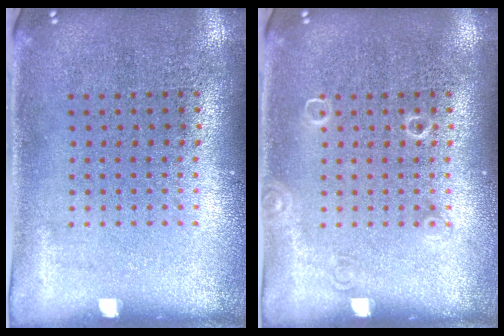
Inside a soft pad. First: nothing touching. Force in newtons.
{"total": 0.9, "press": 0.9, "slide": 0.1}